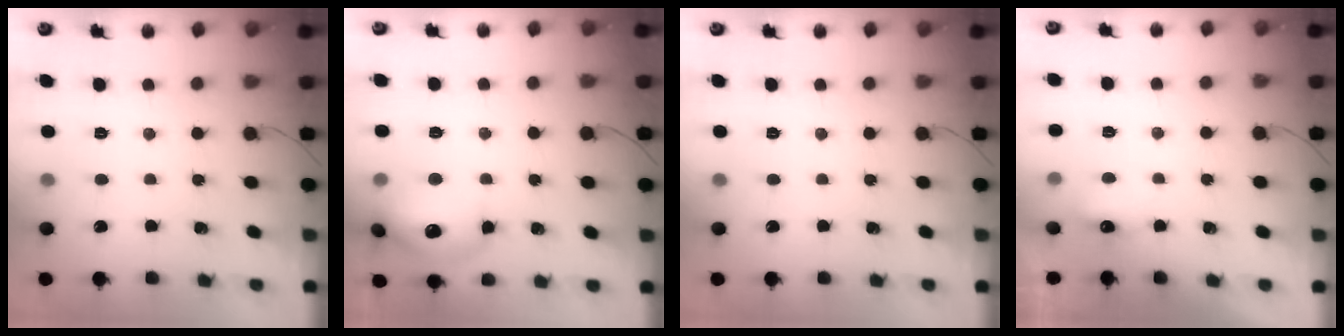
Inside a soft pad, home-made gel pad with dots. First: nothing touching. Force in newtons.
{"total": 15.0, "press": 14.9, "slide": 1.4}
{"total": 0.0}
{"total": 5.1, "press": 5.0, "slide": 1.0}